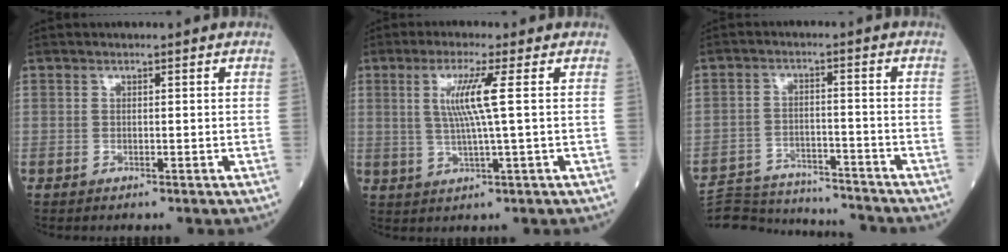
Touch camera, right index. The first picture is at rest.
{"total": 6.1, "force": [1.4, -1.0, 5.9], "torque": [-0.119, -0.001, 0.030]}
{"total": 16.6, "force": [-16.0, 2.2, 3.9], "torque": [-0.086, 0.001, -0.233]}